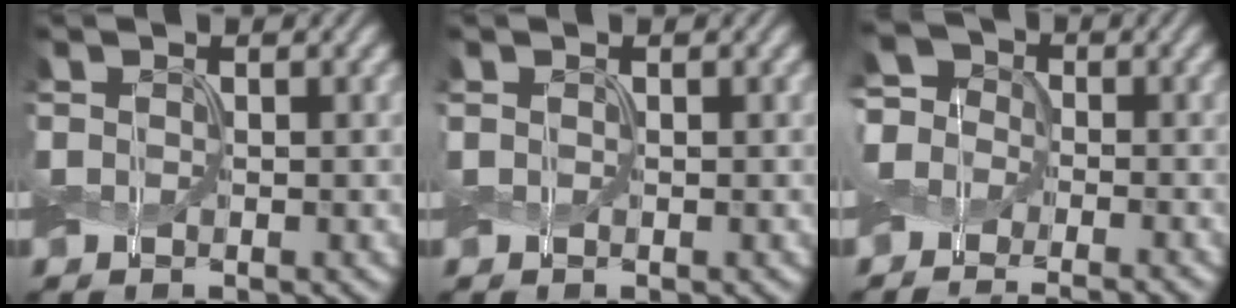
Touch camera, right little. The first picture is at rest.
{"total": 0.0}
{"total": 7.3, "force": [-3.7, 5.4, 3.4], "torque": [-0.050, 0.015, -0.089]}